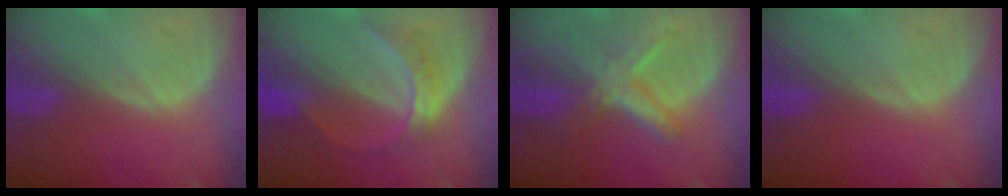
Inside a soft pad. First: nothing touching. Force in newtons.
{"total": 6.5, "press": 5.6, "slide": 3.4}
{"total": 6.7, "press": 5.9, "slide": 3.2}
{"total": 0.0}